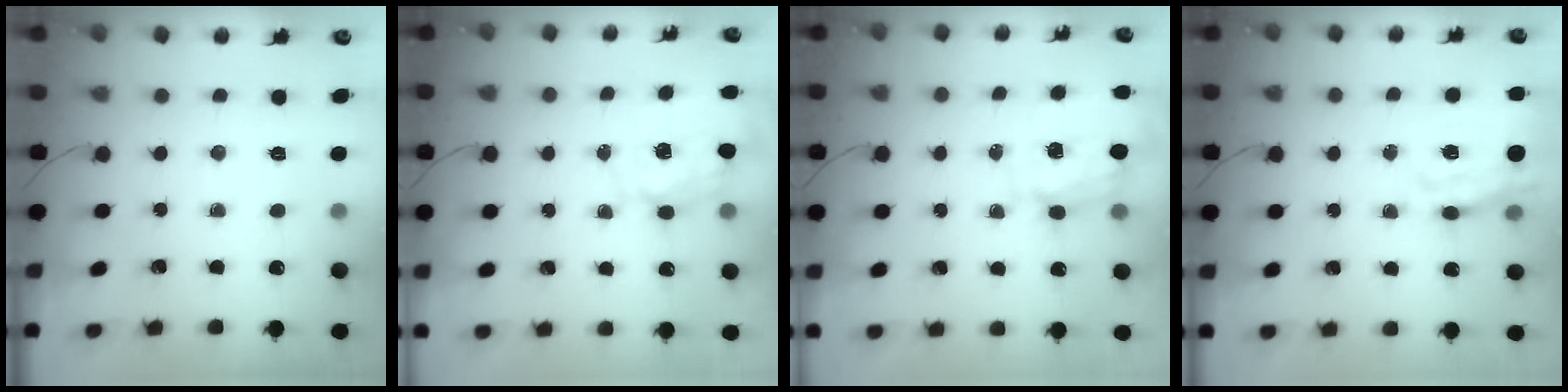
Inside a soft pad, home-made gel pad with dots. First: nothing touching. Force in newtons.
{"total": 2.7, "press": 2.6, "slide": 0.8}
{"total": 2.7, "press": 2.5, "slide": 1.1}
{"total": 11.4, "press": 10.8, "slide": 3.9}